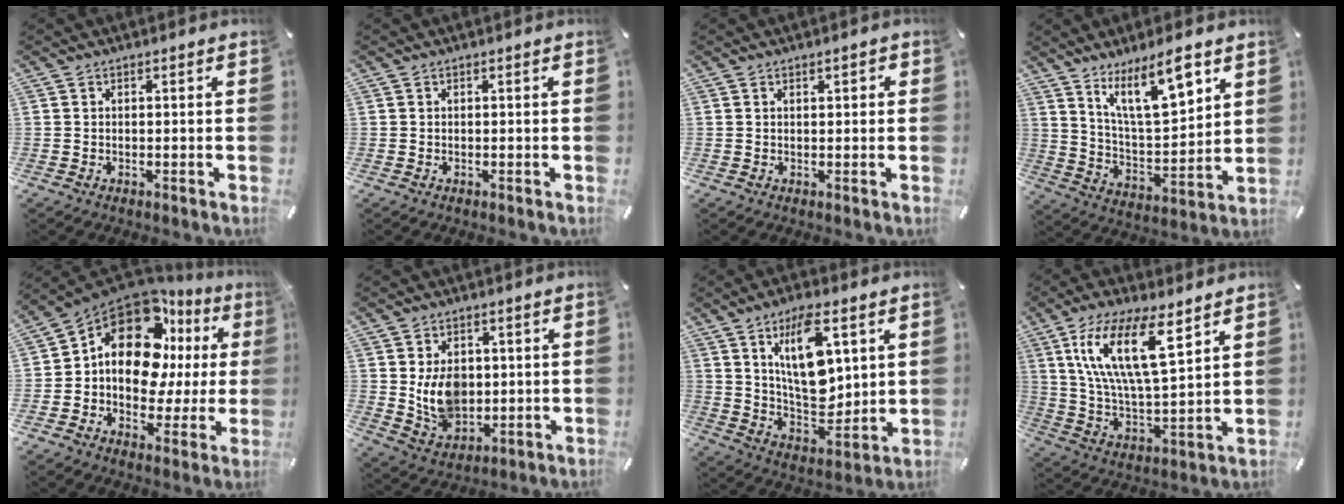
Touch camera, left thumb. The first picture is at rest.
{"total": 0.0}
{"total": 1.2, "force": [0.5, 0.6, 0.9], "torque": [-0.019, 0.004, 0.007]}
{"total": 14.7, "force": [9.9, 5.3, 9.4], "torque": [-0.160, -0.050, 0.173]}
{"total": 17.6, "force": [5.9, 11.7, 11.8], "torque": [-0.208, -0.045, 0.097]}
{"total": 9.6, "force": [1.5, 7.5, 5.8], "torque": [-0.113, -0.009, 0.027]}
{"total": 16.2, "force": [6.3, 8.0, 12.6], "torque": [-0.228, -0.027, 0.103]}
{"total": 18.2, "force": [9.6, 6.3, 14.2], "torque": [-0.312, -0.024, 0.160]}